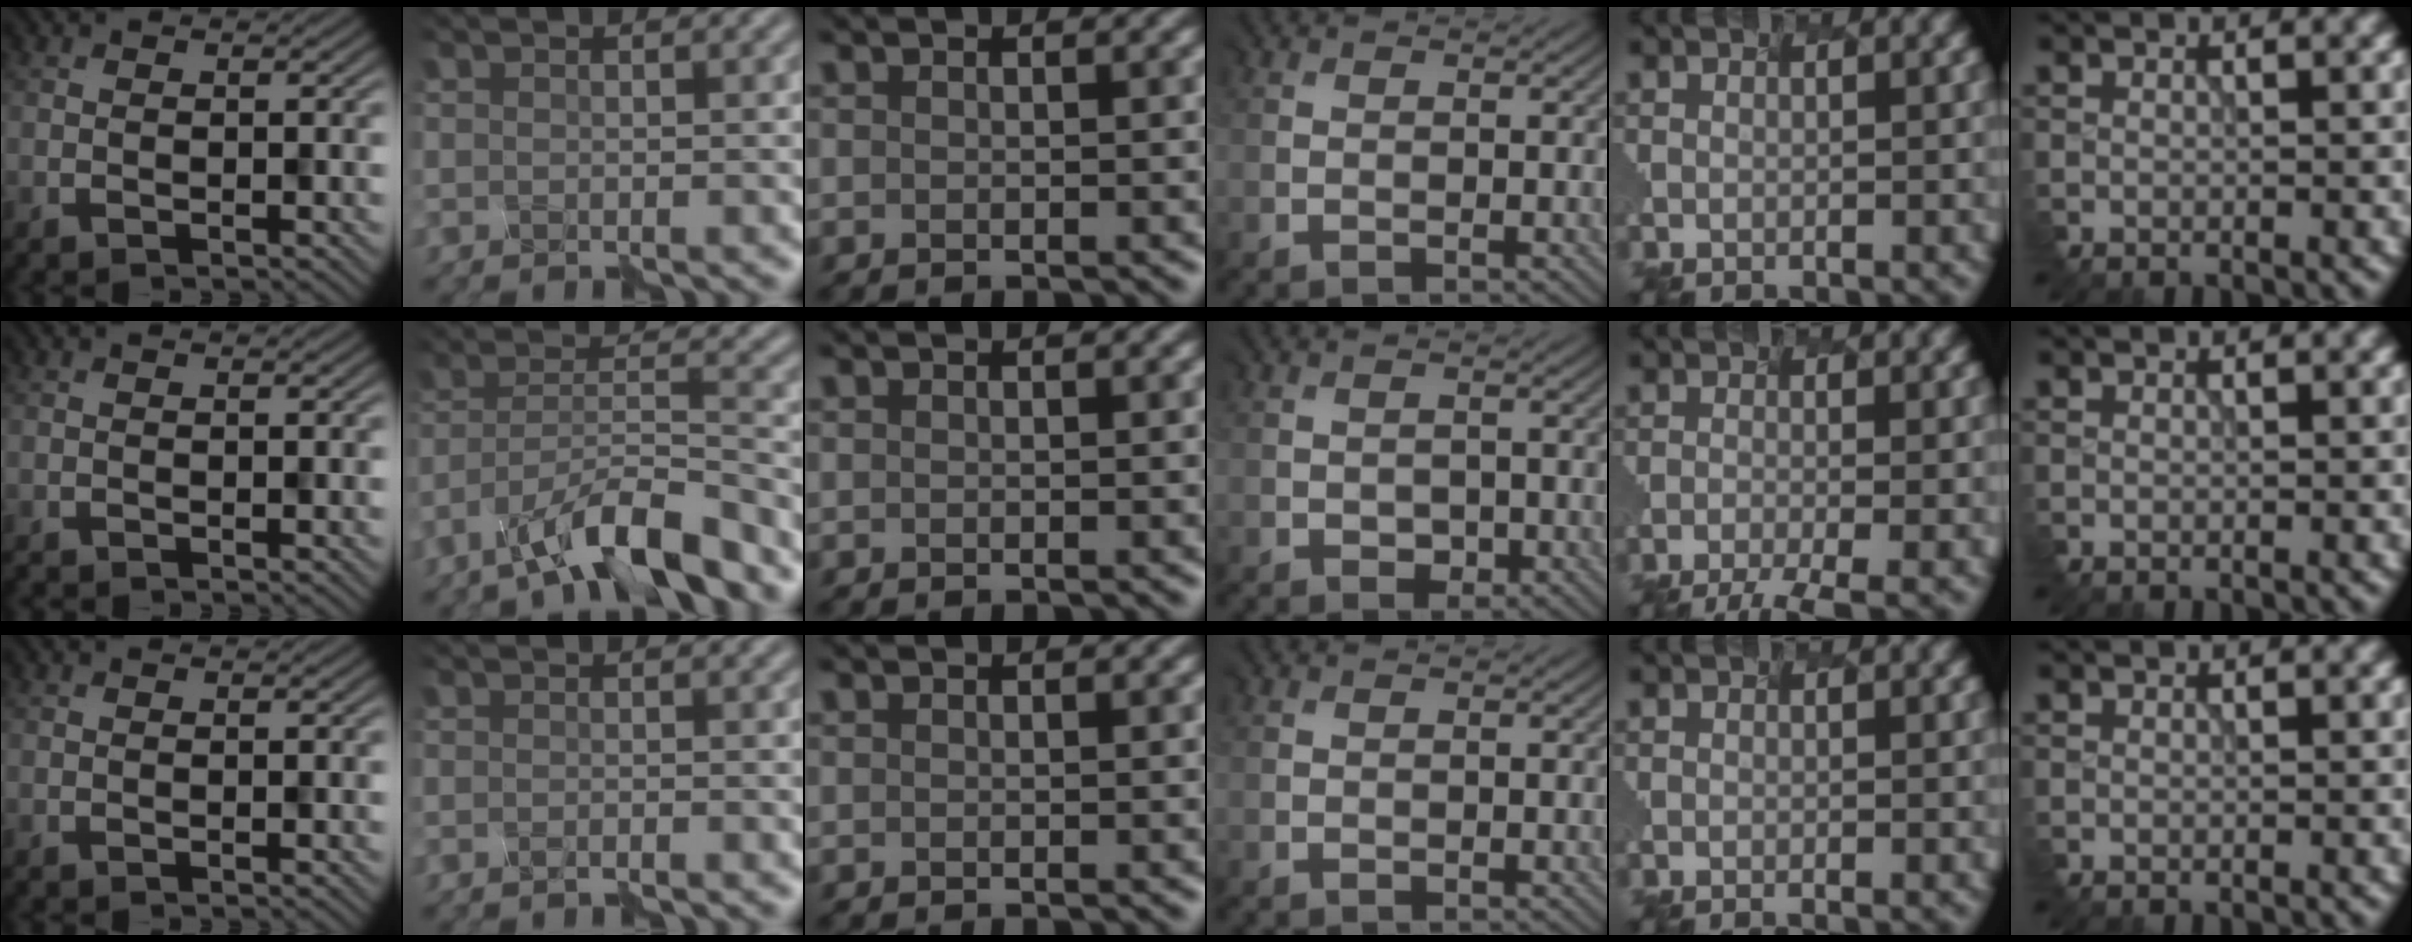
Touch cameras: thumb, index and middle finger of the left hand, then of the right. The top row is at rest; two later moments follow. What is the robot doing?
{"motion": "disassemble", "object": "puzzle pieces"}